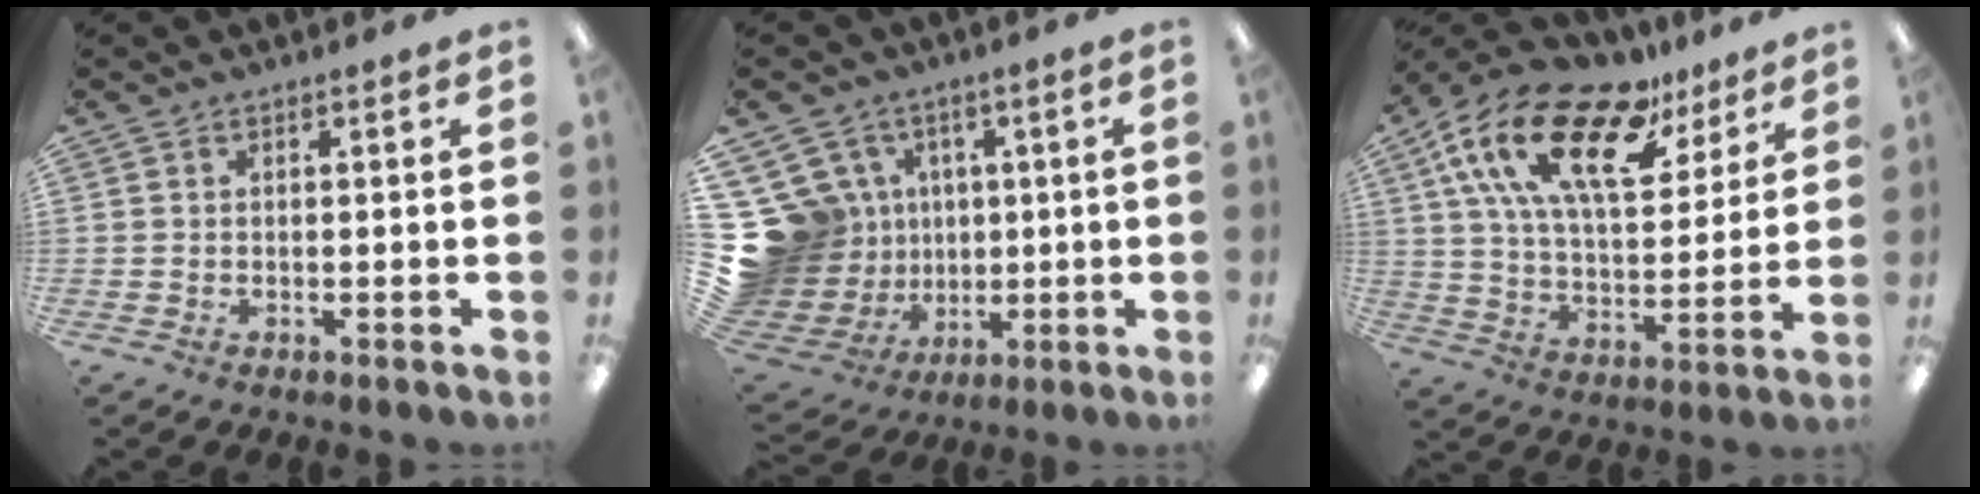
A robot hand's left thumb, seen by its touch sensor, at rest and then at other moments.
{"total": 18.4, "force": [3.1, 17.0, 6.3], "torque": [-0.173, -0.029, 0.098]}
{"total": 22.3, "force": [12.9, 10.2, 15.0], "torque": [-0.285, -0.059, 0.225]}